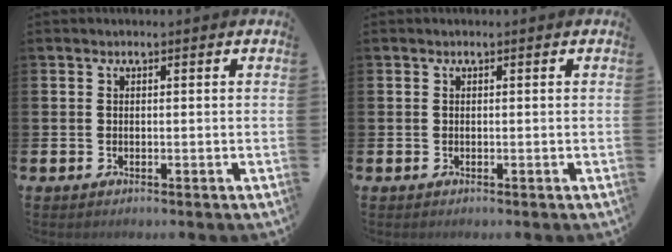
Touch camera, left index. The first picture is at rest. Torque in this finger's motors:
{"motor_torque": [0.00, 0.00, 0.00, 0.00]}